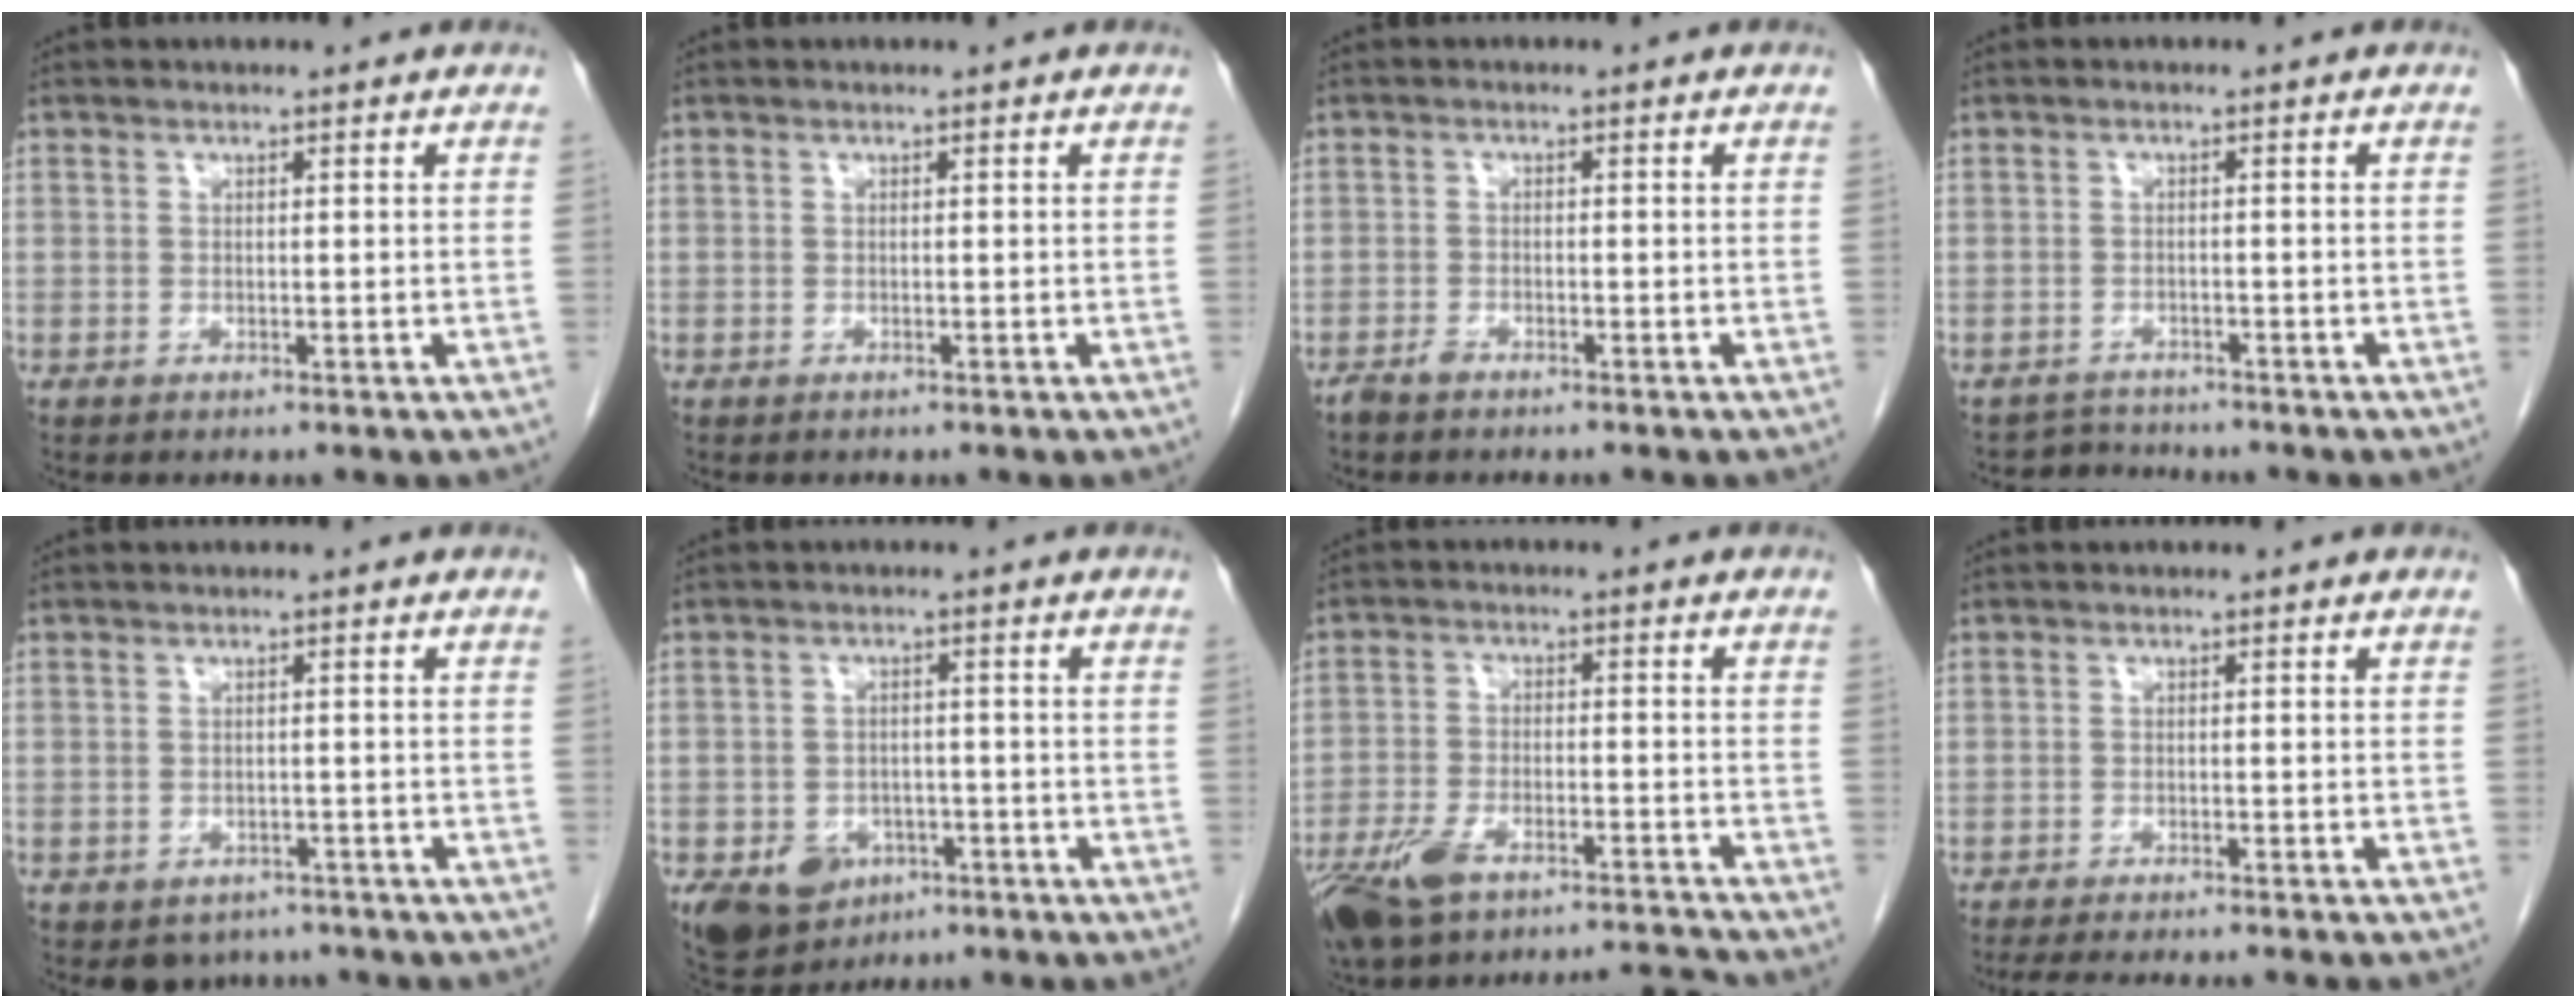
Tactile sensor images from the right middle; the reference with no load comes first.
{"total": 0.0}
{"total": 1.5, "force": [-1.4, 0.3, 0.6], "torque": [-0.018, -0.001, -0.025]}
{"total": 2.5, "force": [-2.2, 0.3, -1.1], "torque": [0.021, -0.009, -0.037]}
{"total": 4.1, "force": [-3.3, 2.4, 0.6], "torque": [0.001, 0.006, -0.042]}
{"total": 11.8, "force": [-5.7, 9.0, 5.1], "torque": [-0.125, 0.002, -0.080]}
{"total": 10.3, "force": [-8.7, 1.8, 5.2], "torque": [-0.103, 0.008, -0.154]}
{"total": 9.9, "force": [-8.9, 0.6, 4.4], "torque": [-0.053, -0.019, -0.122]}